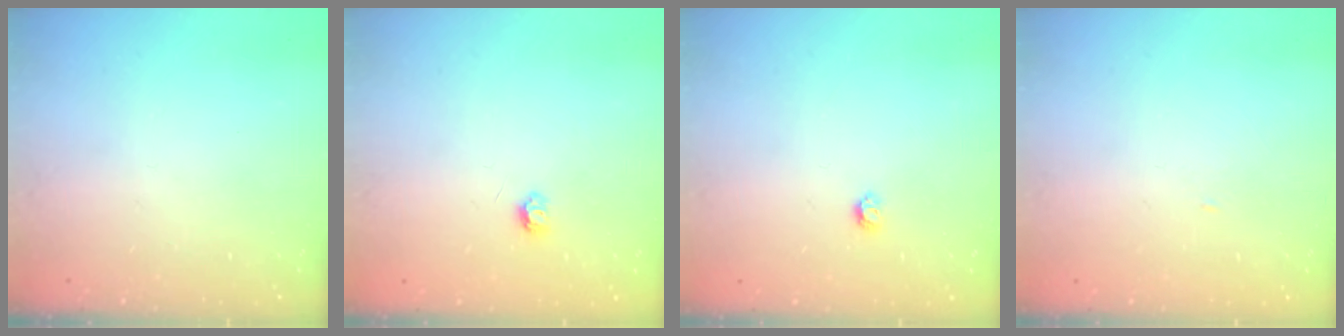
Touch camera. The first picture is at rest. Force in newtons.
{"total": 4.2, "press": 4.1, "slide": 0.4}
{"total": 3.4, "press": 3.4, "slide": 0.7}
{"total": 1.4, "press": 1.4, "slide": 0.0}